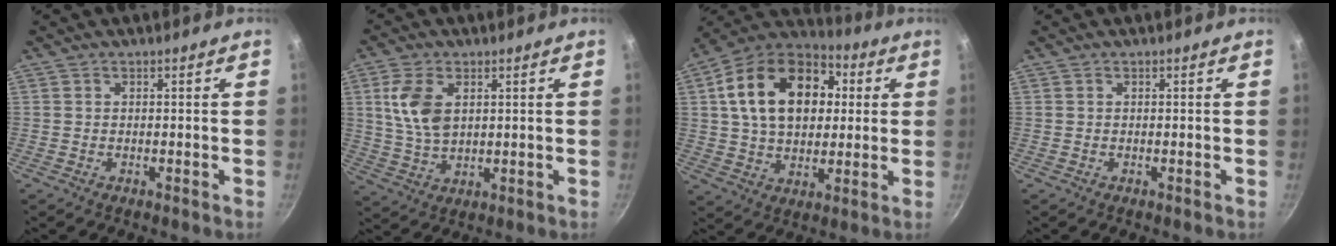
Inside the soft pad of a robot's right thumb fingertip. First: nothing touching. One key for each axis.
{"total": 9.0, "fx": 2.5, "fy": 5.4, "fz": 6.8, "tx": -0.128, "ty": -0.013, "tz": 0.052}
{"total": 22.2, "fx": 4.6, "fy": 15.1, "fz": 15.6, "tx": -0.235, "ty": 0.020, "tz": 0.066}
{"total": 0.0}